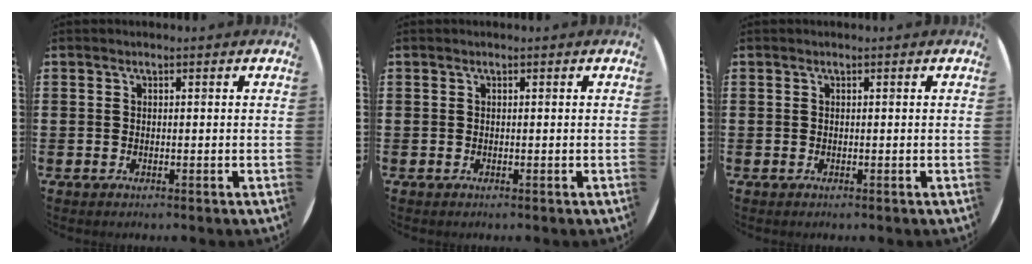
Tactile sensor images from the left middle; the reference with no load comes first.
{"total": 0.0}
{"total": 0.0}